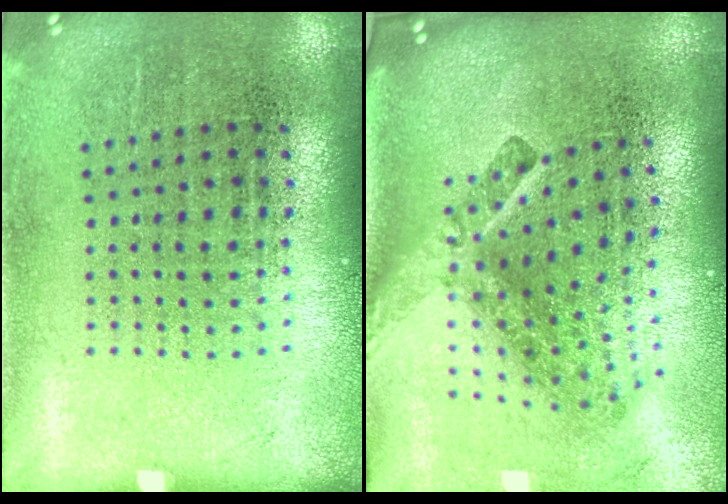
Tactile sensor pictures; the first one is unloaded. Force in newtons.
{"total": 2.9, "press": 1.8, "slide": 2.3}